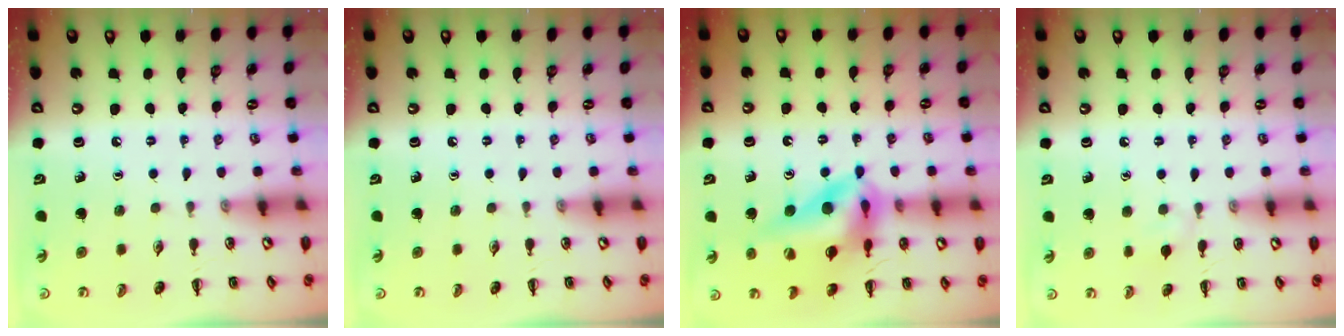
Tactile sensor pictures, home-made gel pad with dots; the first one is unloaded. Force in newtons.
{"total": 0.0}
{"total": 15.4, "press": 14.5, "slide": 5.2}
{"total": 5.2, "press": 4.8, "slide": 1.9}